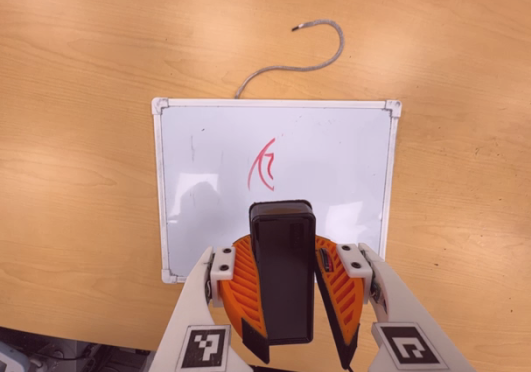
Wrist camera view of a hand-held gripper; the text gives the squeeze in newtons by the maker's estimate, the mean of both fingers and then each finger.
{"total": 11.9, "left": 11.6, "right": 12.2}